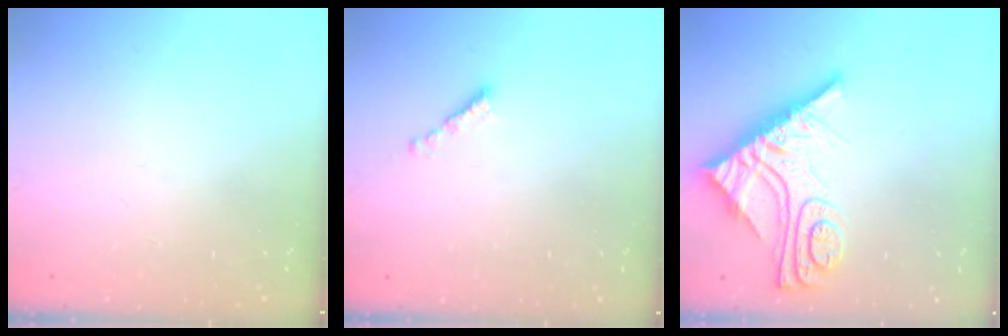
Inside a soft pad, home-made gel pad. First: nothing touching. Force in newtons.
{"total": 2.1, "press": 2.0, "slide": 0.7}
{"total": 13.9, "press": 13.8, "slide": 1.4}